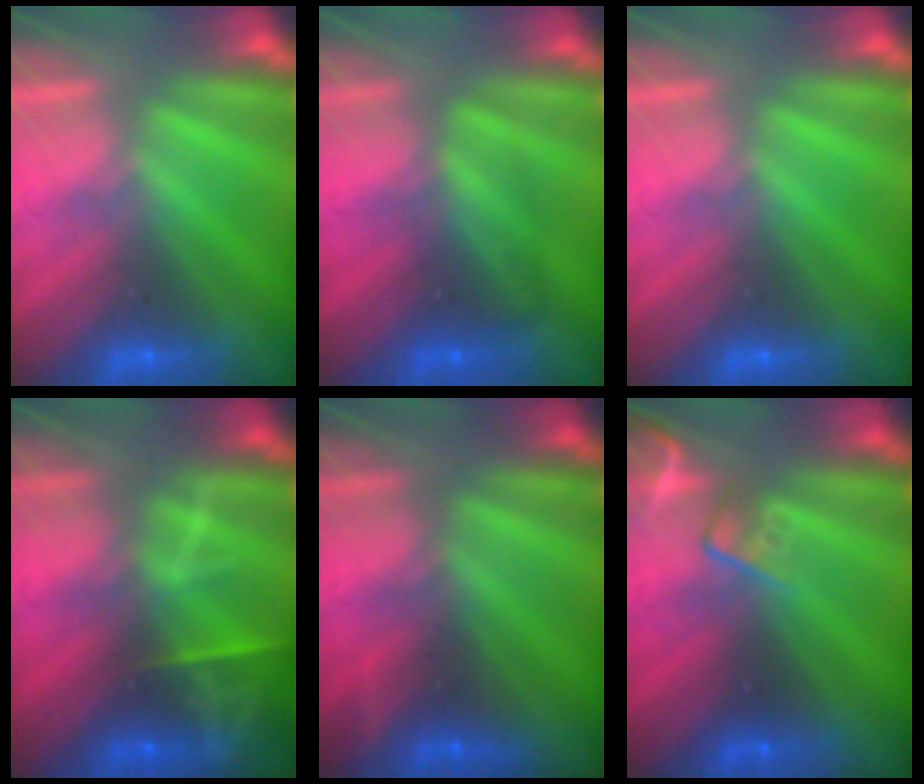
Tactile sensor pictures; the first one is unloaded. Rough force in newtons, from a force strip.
{"total": 2.4}
{"total": 0.0}
{"total": 8.9}
{"total": 2.4}
{"total": 2.4}